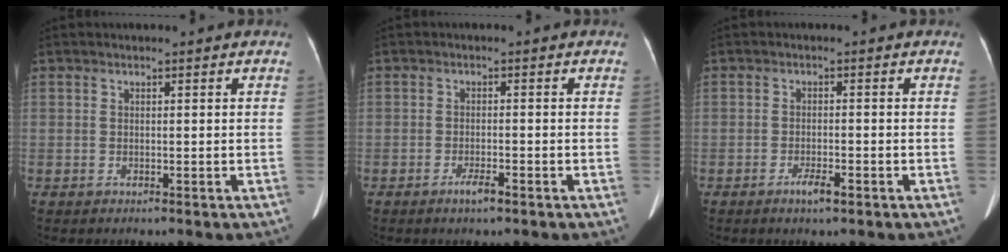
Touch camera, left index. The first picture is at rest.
{"total": 2.2, "force": [-1.6, 0.3, 1.5], "torque": [-0.028, -0.002, -0.026]}
{"total": 2.6, "force": [-1.7, 0.4, 1.8], "torque": [-0.031, 0.000, -0.028]}